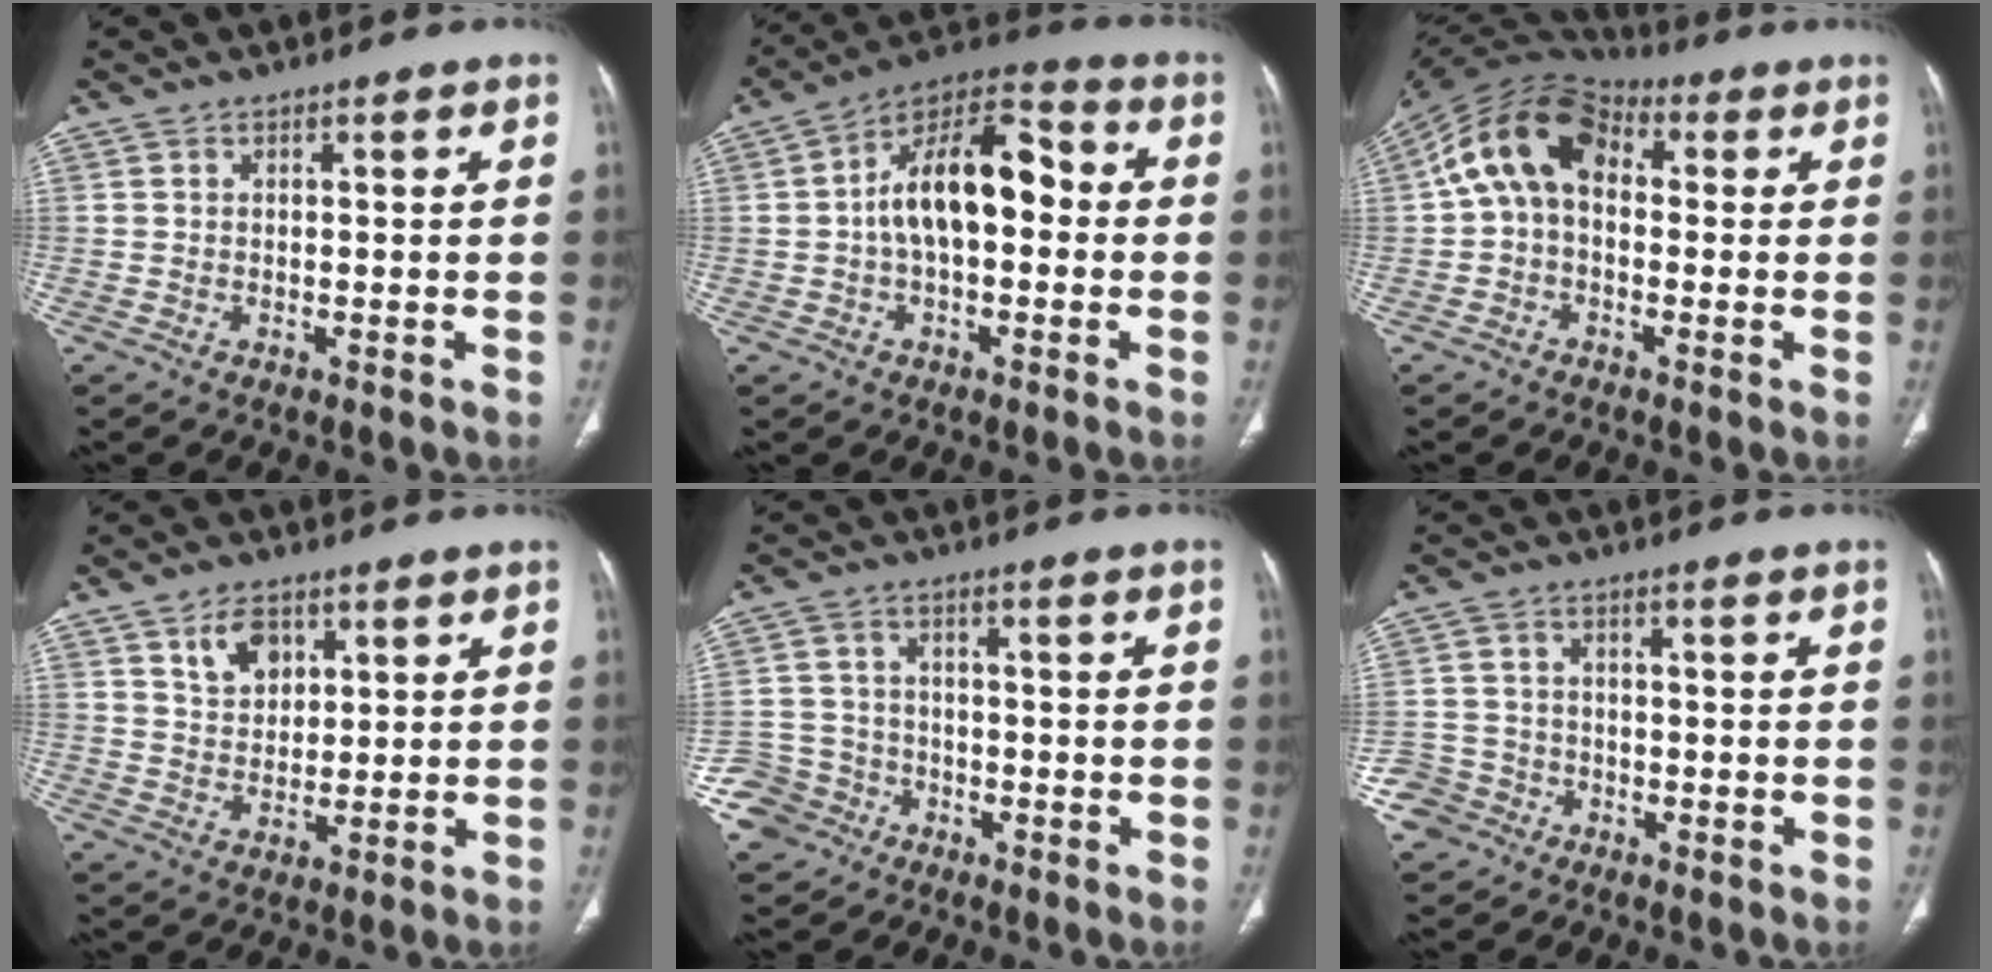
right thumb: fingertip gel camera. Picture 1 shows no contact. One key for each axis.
{"total": 14.9, "fx": 0.2, "fy": 8.2, "fz": 12.5, "tx": -0.189, "ty": 0.045, "tz": -0.011}
{"total": 12.6, "fx": 1.4, "fy": 8.6, "fz": 9.1, "tx": -0.153, "ty": 0.039, "tz": 0.010}
{"total": 6.0, "fx": 3.2, "fy": 3.9, "fz": 3.2, "tx": -0.038, "ty": -0.020, "tz": 0.060}
{"total": 7.5, "fx": -4.3, "fy": 6.1, "fz": 0.7, "tx": 0.001, "ty": 0.030, "tz": -0.078}
{"total": 5.8, "fx": -3.2, "fy": 4.8, "fz": 0.3, "tx": 0.012, "ty": 0.023, "tz": -0.059}